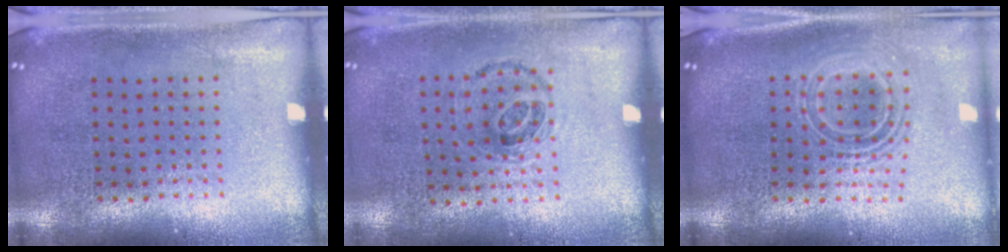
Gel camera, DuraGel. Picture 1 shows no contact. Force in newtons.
{"total": 0.9, "press": 0.7, "slide": 0.6}
{"total": 2.2, "press": 1.6, "slide": 1.5}